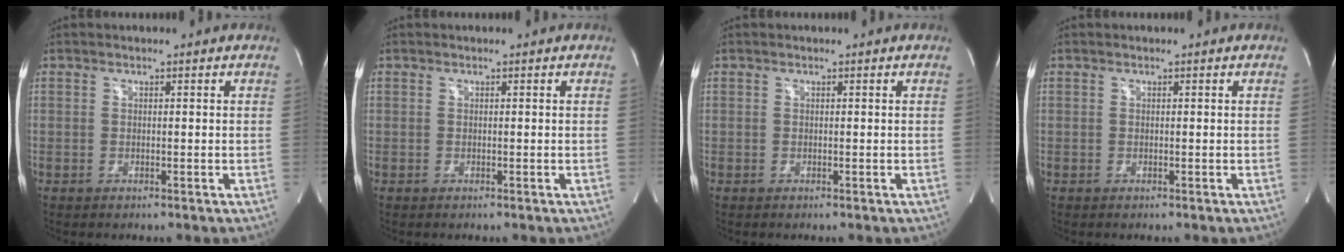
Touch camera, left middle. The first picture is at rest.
{"total": 0.0}
{"total": 0.0}
{"total": 0.0}